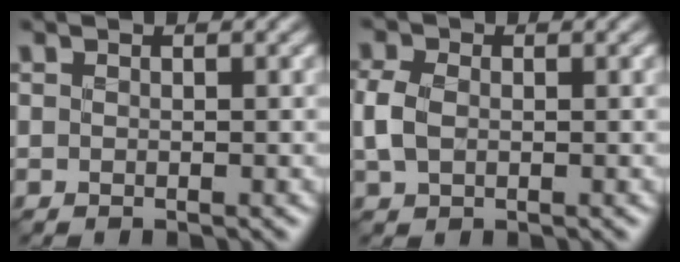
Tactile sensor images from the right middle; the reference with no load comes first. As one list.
[{"total": 2.1, "force": [-0.5, 1.5, 1.4], "torque": [-0.033, 0.000, -0.017]}]